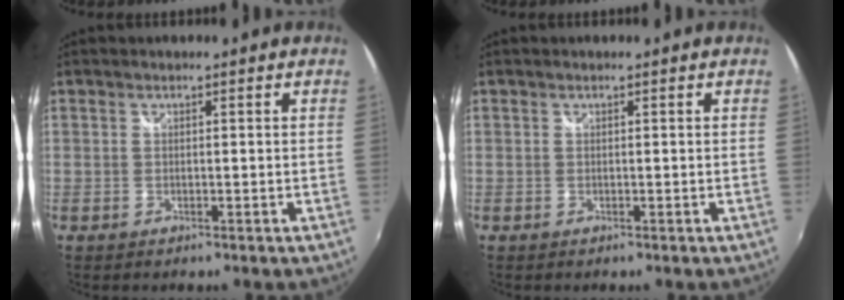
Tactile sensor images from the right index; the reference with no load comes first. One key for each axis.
{"total": 0.0}